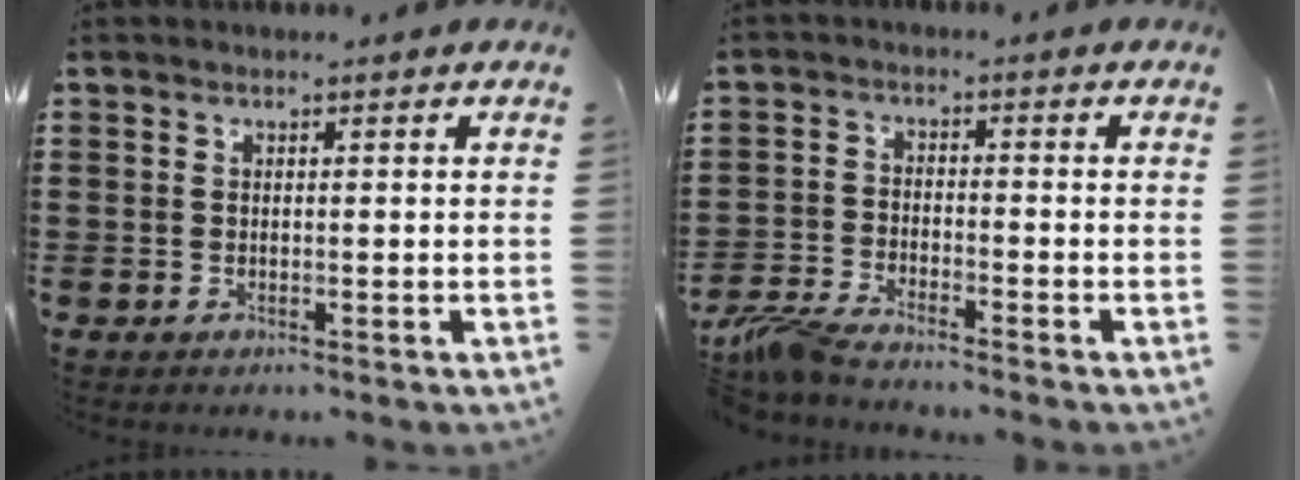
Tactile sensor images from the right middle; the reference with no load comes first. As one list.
[{"total": 4.3, "force": [-3.9, 0.2, 1.9], "torque": [-0.060, -0.012, -0.082]}]